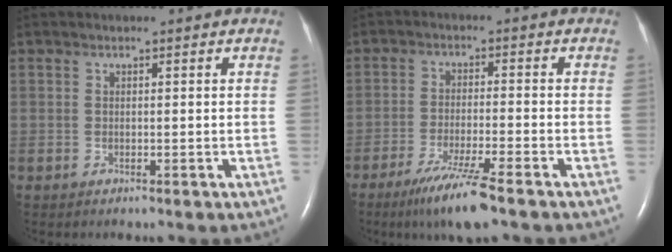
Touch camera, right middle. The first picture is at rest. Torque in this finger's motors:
{"motor_torque": [0.86, -0.71, 0.17, 0.06]}